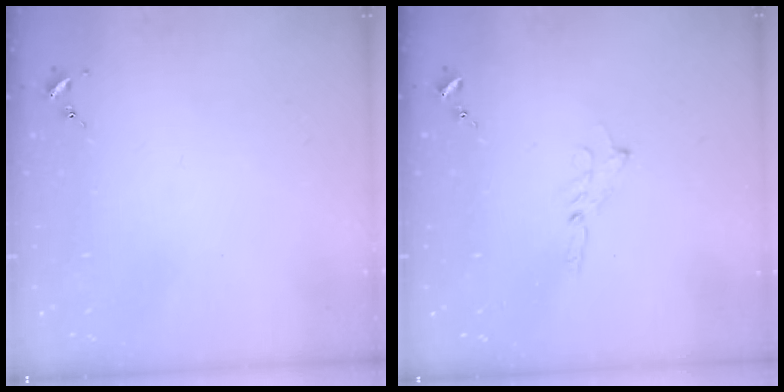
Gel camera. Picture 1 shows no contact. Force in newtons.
{"total": 1.8, "press": 1.8, "slide": 0.2}